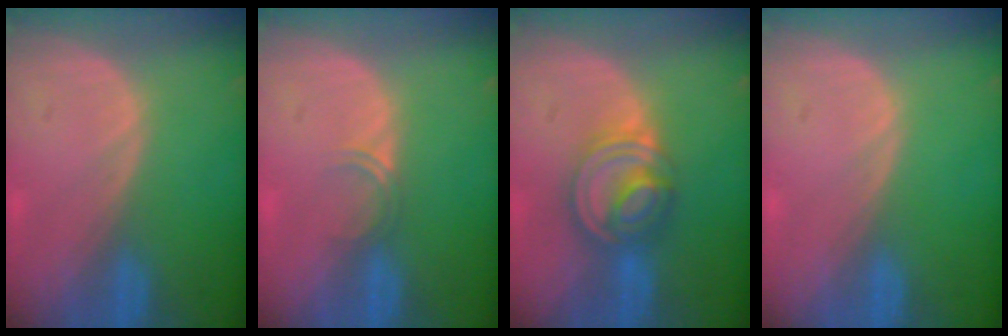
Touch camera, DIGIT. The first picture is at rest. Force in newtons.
{"total": 1.7, "press": 1.4, "slide": 1.0}
{"total": 7.7, "press": 6.7, "slide": 3.8}
{"total": 0.0}